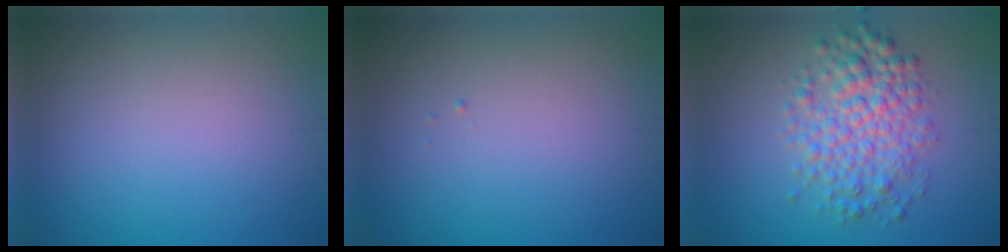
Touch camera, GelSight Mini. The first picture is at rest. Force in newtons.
{"total": 0.0}
{"total": 5.1, "press": 5.1, "slide": 0.1}